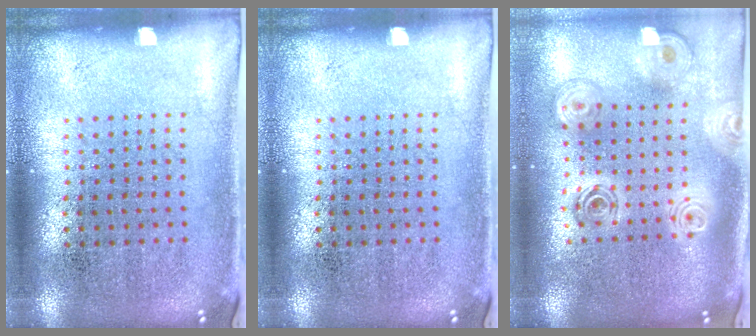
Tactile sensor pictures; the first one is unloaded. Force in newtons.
{"total": 0.0}
{"total": 2.3, "press": 1.8, "slide": 1.4}